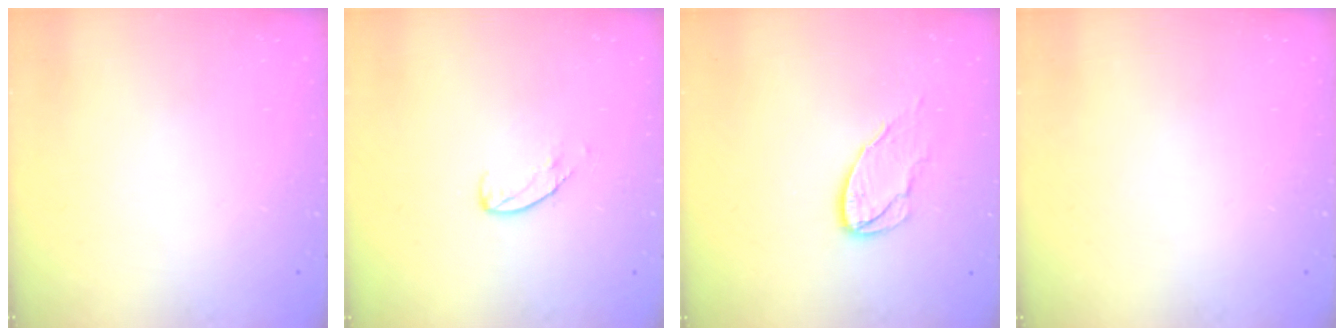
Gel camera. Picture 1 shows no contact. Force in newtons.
{"total": 6.3, "press": 6.3, "slide": 0.4}
{"total": 7.5, "press": 7.5, "slide": 0.2}
{"total": 0.0}